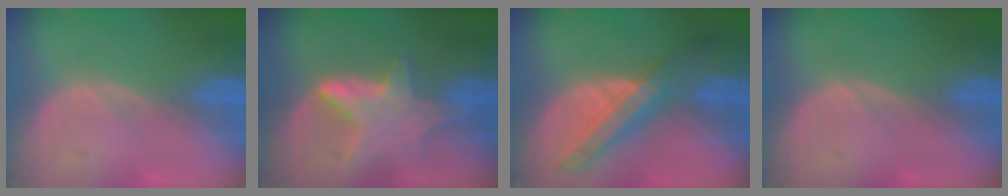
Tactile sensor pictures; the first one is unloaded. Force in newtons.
{"total": 7.0, "press": 6.7, "slide": 2.0}
{"total": 7.8, "press": 7.2, "slide": 3.0}
{"total": 0.0}